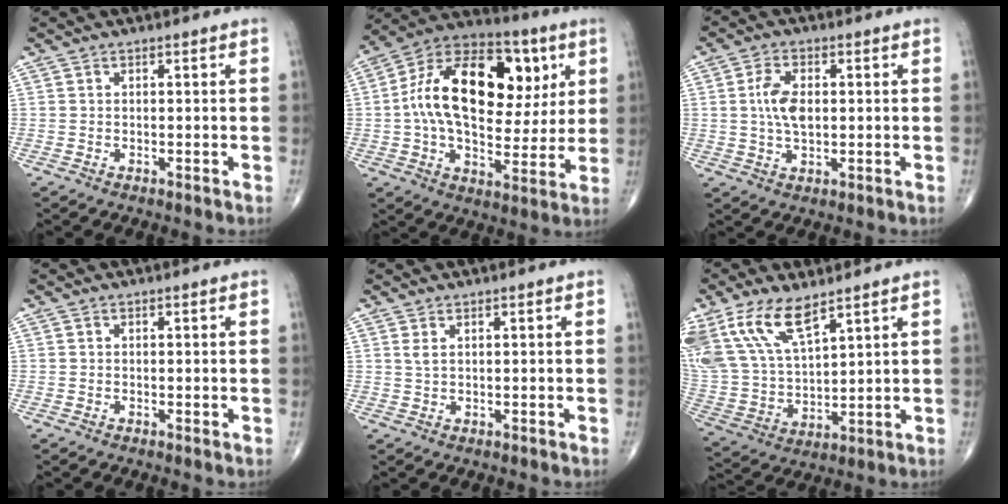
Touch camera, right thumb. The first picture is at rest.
{"total": 25.1, "force": [5.2, 14.7, 19.7], "torque": [-0.304, 0.013, 0.075]}
{"total": 6.4, "force": [0.7, 3.5, 5.4], "torque": [-0.107, 0.001, 0.012]}
{"total": 0.0}
{"total": 1.4, "force": [0.7, 0.3, 1.1], "torque": [-0.028, 0.002, 0.020]}
{"total": 16.2, "force": [9.7, 6.8, 11.0], "torque": [-0.227, -0.033, 0.204]}